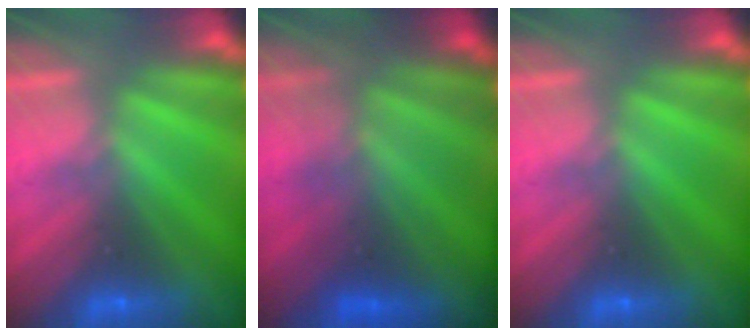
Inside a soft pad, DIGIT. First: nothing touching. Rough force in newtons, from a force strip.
{"total": 5.6}
{"total": 0.0}